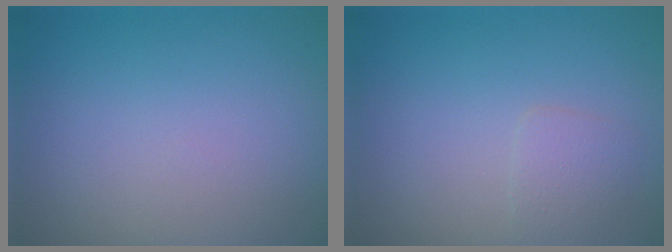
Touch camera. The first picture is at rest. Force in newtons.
{"total": 1.3, "press": 1.3, "slide": 0.0}